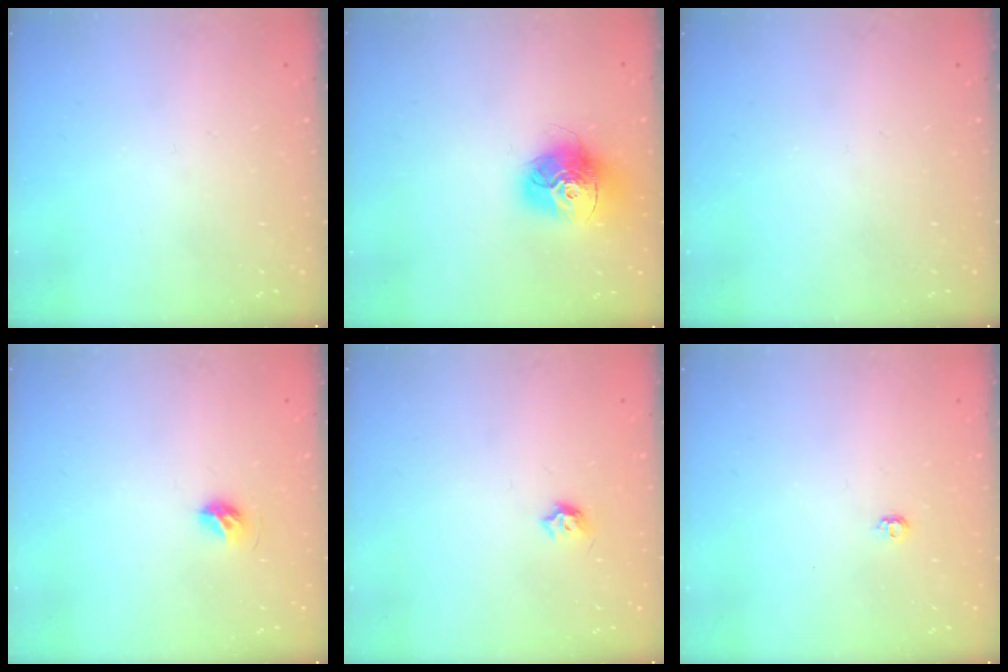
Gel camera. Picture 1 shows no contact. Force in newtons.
{"total": 15.2, "press": 15.2, "slide": 1.3}
{"total": 0.0}
{"total": 5.3, "press": 5.2, "slide": 0.9}
{"total": 4.0, "press": 3.9, "slide": 0.7}
{"total": 3.9, "press": 3.9, "slide": 0.5}